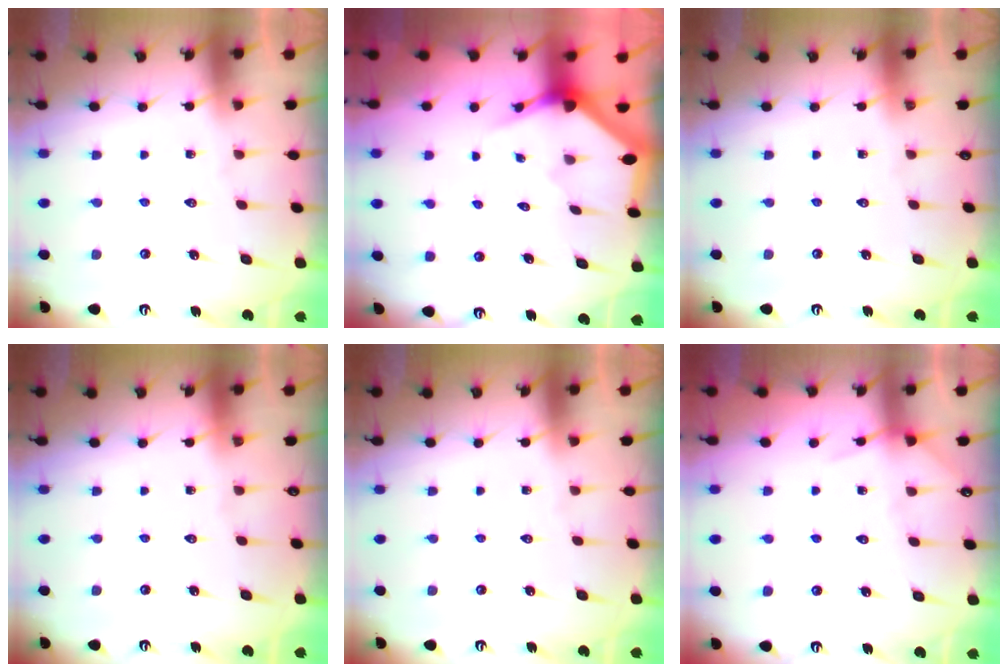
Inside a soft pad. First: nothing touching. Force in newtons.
{"total": 2.9, "press": 2.9, "slide": 0.2}
{"total": 0.0}
{"total": 0.0}
{"total": 0.0}
{"total": 4.7, "press": 4.6, "slide": 0.7}